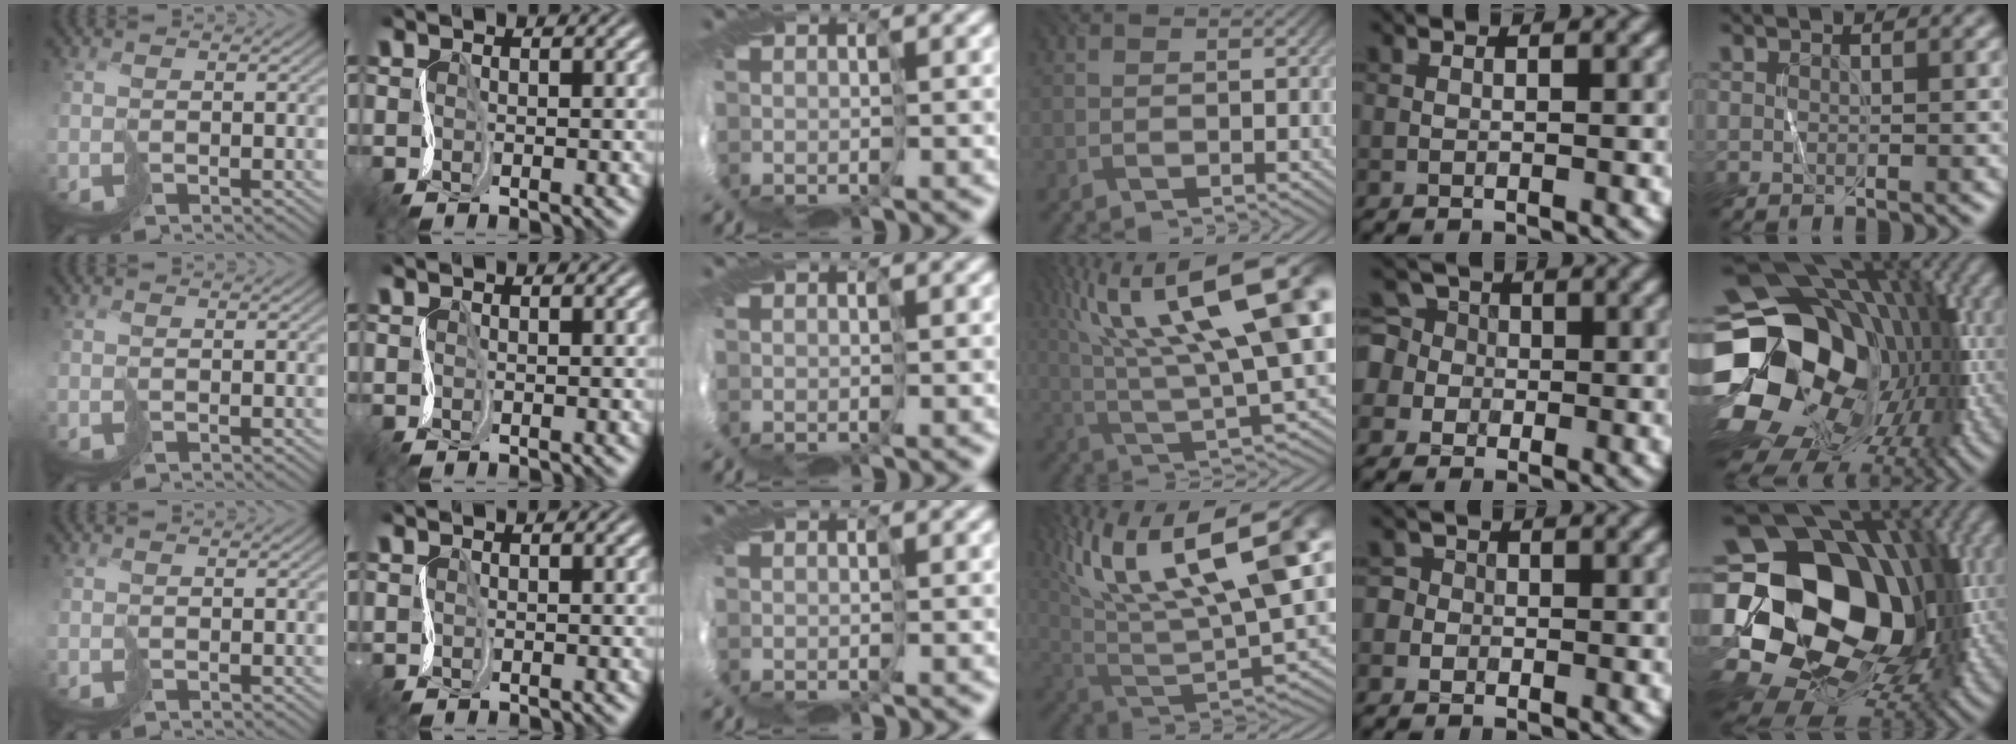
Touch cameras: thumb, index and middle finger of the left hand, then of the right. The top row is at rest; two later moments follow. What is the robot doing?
{"motion": "cut", "object": "tape"}